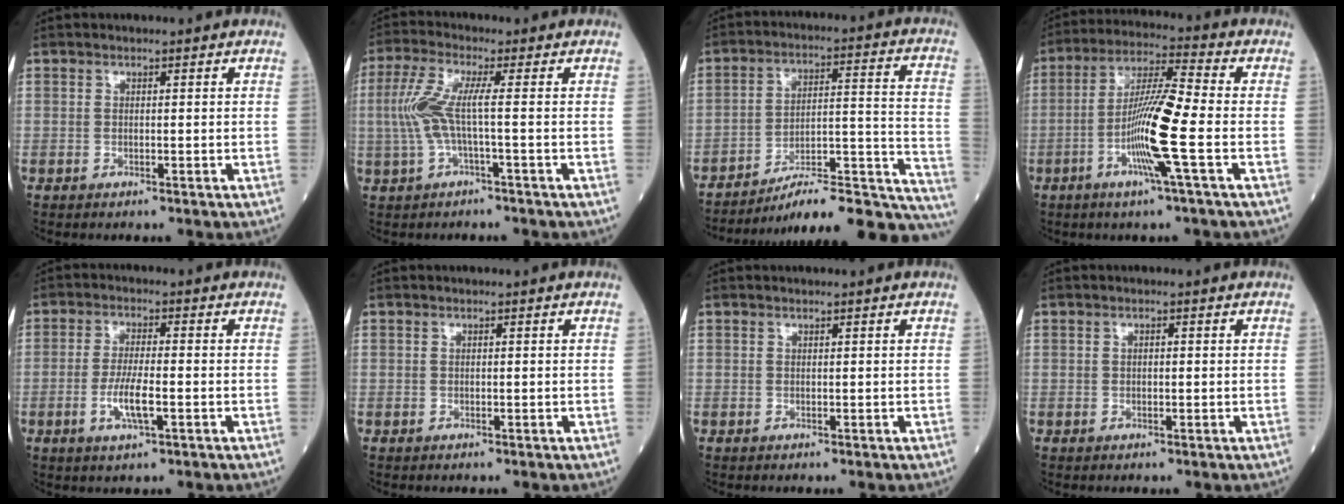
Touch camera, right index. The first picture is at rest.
{"total": 5.8, "force": [-0.3, 0.4, 5.8], "torque": [-0.143, 0.015, -0.007]}
{"total": 22.5, "force": [-20.2, 2.6, 9.6], "torque": [-0.057, 0.040, -0.283]}
{"total": 11.2, "force": [-3.2, -1.0, 10.7], "torque": [-0.204, -0.005, -0.065]}
{"total": 5.4, "force": [-1.6, 0.8, 5.1], "torque": [-0.105, -0.006, -0.027]}
{"total": 0.0}
{"total": 0.0}
{"total": 0.7, "force": [0.2, 0.2, 0.6], "torque": [-0.014, 0.001, 0.006]}